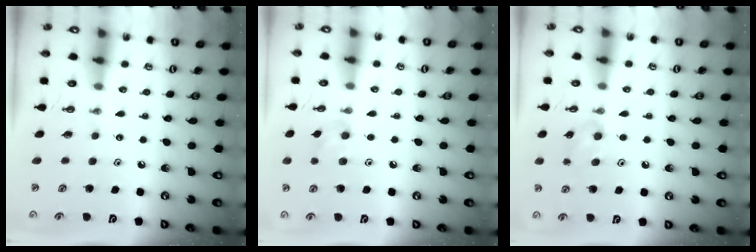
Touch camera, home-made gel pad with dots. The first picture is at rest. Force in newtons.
{"total": 7.6, "press": 7.5, "slide": 1.0}
{"total": 8.4, "press": 7.5, "slide": 3.7}